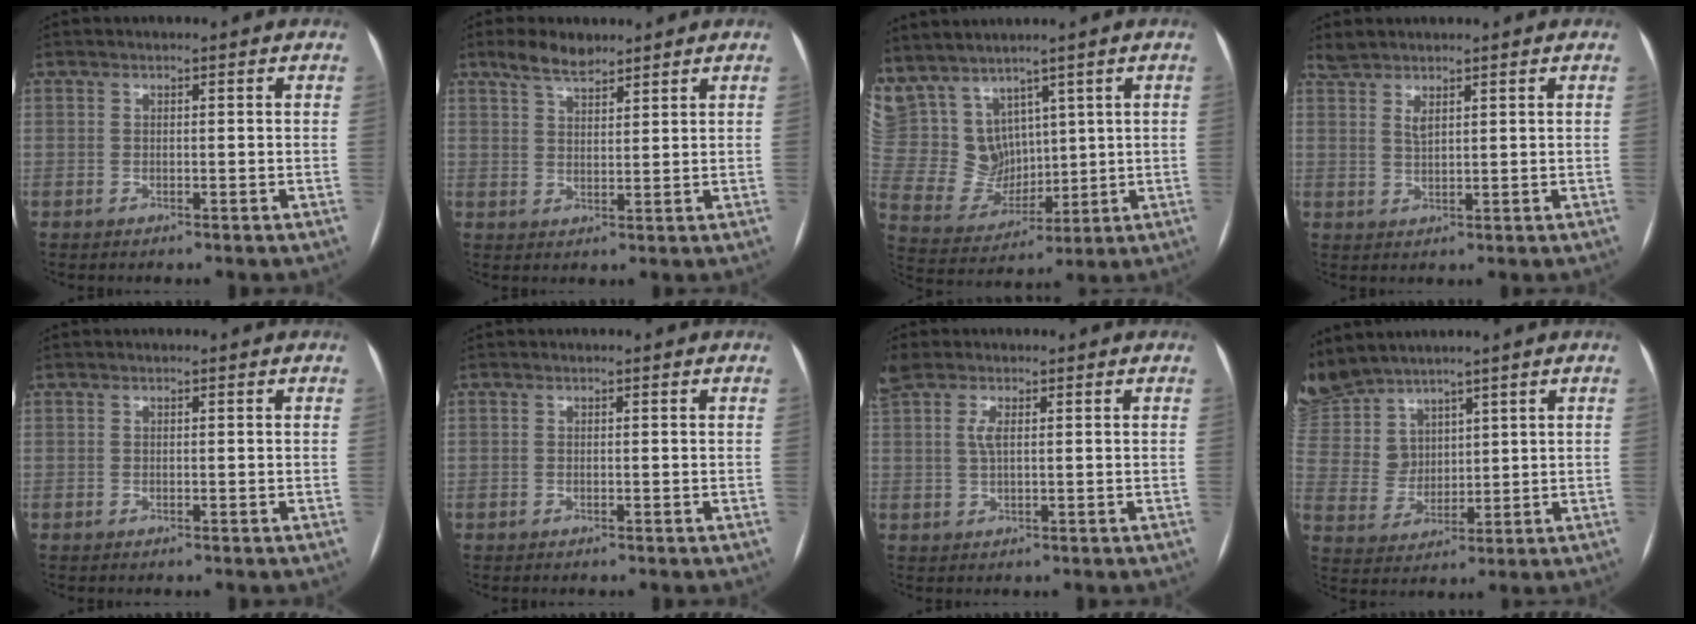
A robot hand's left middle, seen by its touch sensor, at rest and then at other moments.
{"total": 4.9, "force": [4.0, 1.5, 2.4], "torque": [-0.052, 0.008, 0.075]}
{"total": 14.1, "force": [9.7, 9.2, 4.5], "torque": [-0.134, 0.030, 0.219]}
{"total": 2.8, "force": [2.3, 0.6, 1.4], "torque": [-0.039, 0.002, 0.054]}
{"total": 0.0}
{"total": 0.0}
{"total": 3.8, "force": [1.6, 1.4, 3.2], "torque": [-0.089, 0.013, 0.036]}
{"total": 11.5, "force": [9.9, 5.5, 2.0], "torque": [-0.066, 0.008, 0.218]}